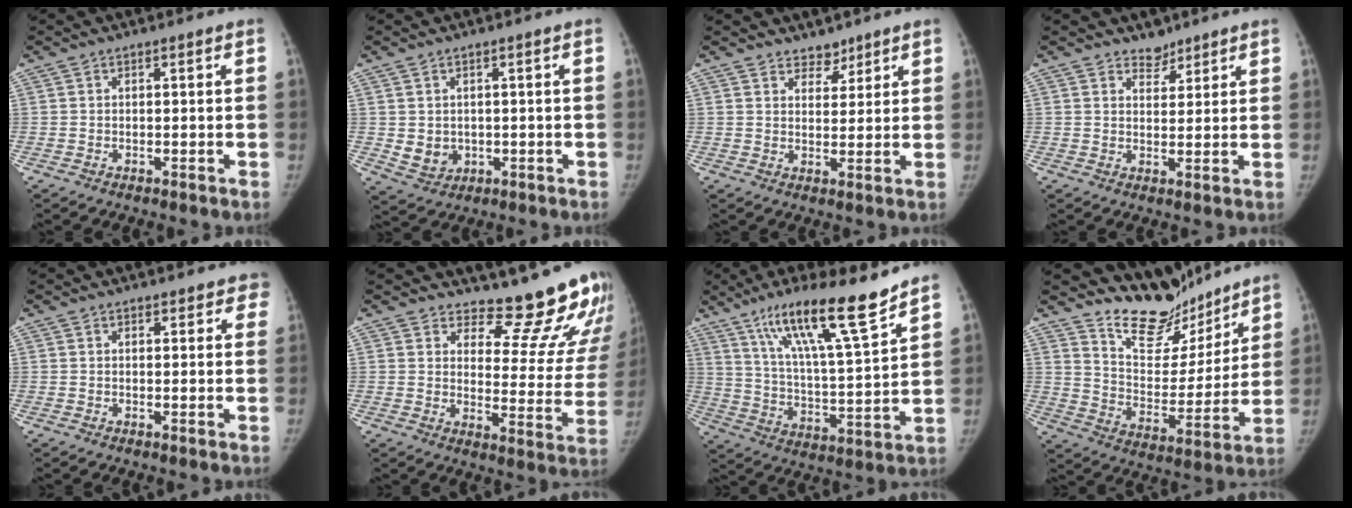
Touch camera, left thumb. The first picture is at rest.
{"total": 4.5, "force": [-0.2, 4.0, 2.0], "torque": [-0.017, -0.002, 0.012]}
{"total": 3.4, "force": [2.8, 1.9, 0.4], "torque": [0.022, -0.020, 0.043]}
{"total": 3.1, "force": [2.5, 1.7, 0.2], "torque": [0.022, -0.018, 0.037]}
{"total": 3.2, "force": [2.7, 1.7, 0.6], "torque": [0.033, -0.008, 0.015]}
{"total": 15.5, "force": [14.4, 4.0, 3.9], "torque": [0.001, -0.162, 0.167]}
{"total": 18.0, "force": [12.9, 1.7, 12.4], "torque": [-0.192, -0.070, 0.221]}
{"total": 15.5, "force": [13.9, 5.9, 3.5], "torque": [0.003, -0.111, 0.234]}